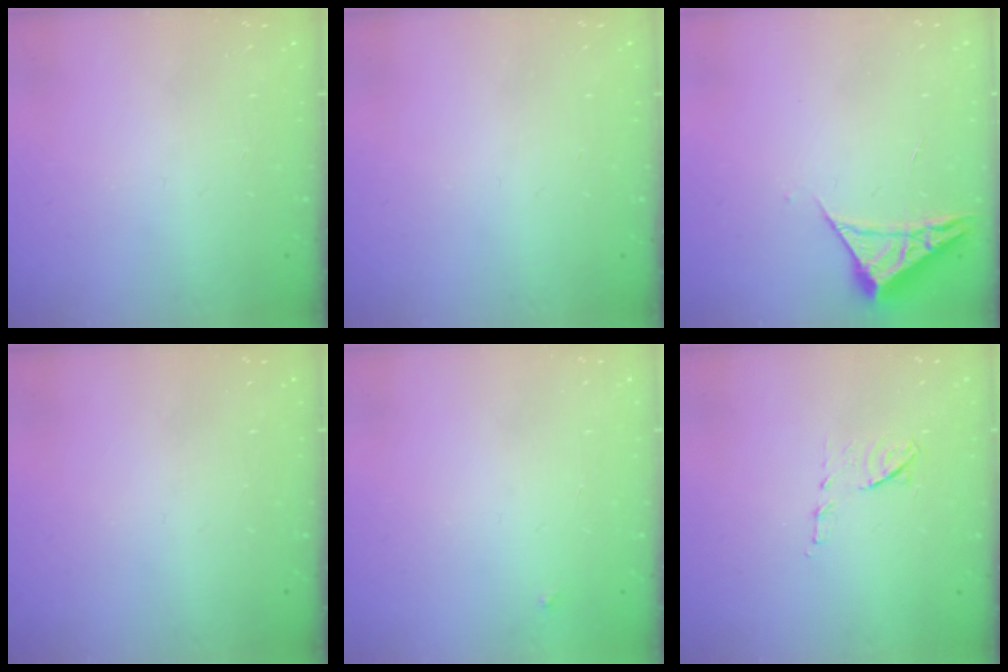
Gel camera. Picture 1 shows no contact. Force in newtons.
{"total": 0.0}
{"total": 4.2, "press": 4.2, "slide": 0.5}
{"total": 0.0}
{"total": 2.5, "press": 2.4, "slide": 0.4}
{"total": 6.8, "press": 6.8, "slide": 0.9}